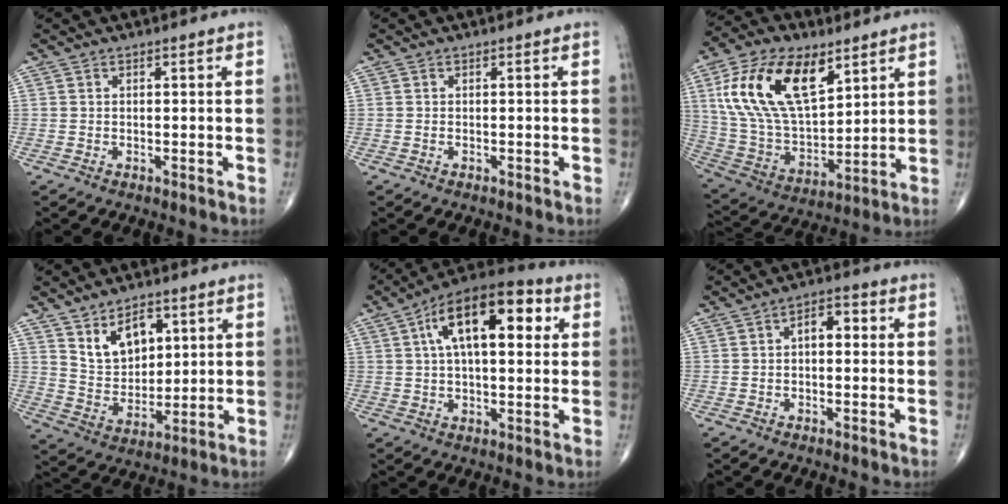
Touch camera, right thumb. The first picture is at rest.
{"total": 0.0}
{"total": 21.8, "force": [9.1, 11.5, 16.2], "torque": [-0.286, -0.027, 0.173]}
{"total": 10.1, "force": [4.8, 6.4, 6.2], "torque": [-0.082, -0.031, 0.097]}
{"total": 17.6, "force": [5.0, 8.2, 14.7], "torque": [-0.213, 0.025, 0.069]}
{"total": 4.6, "force": [0.3, 2.7, 3.8], "torque": [-0.043, 0.018, -0.004]}